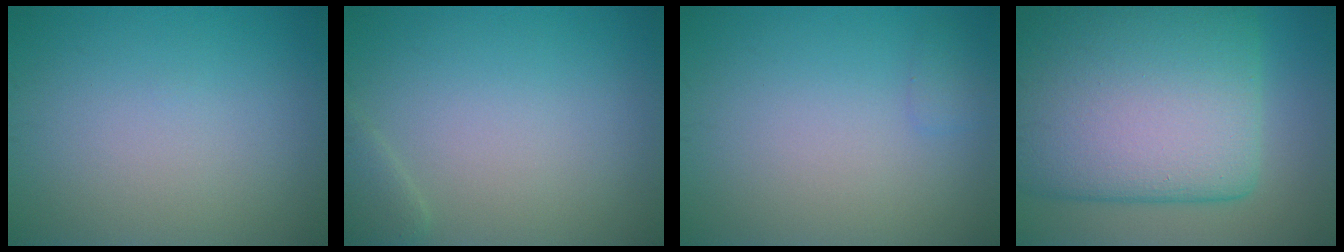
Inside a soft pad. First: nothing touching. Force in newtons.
{"total": 1.3, "press": 1.3, "slide": 0.0}
{"total": 0.7, "press": 0.7, "slide": 0.0}
{"total": 17.5, "press": 17.4, "slide": 1.0}